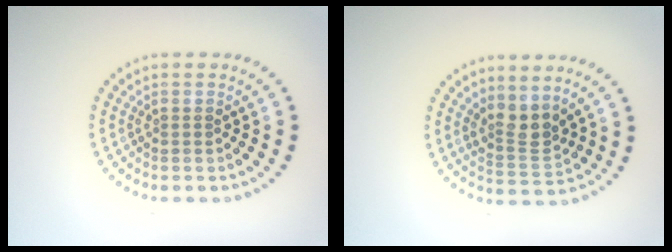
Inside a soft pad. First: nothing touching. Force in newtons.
{"total": 2.6, "press": 2.0, "slide": 1.6}